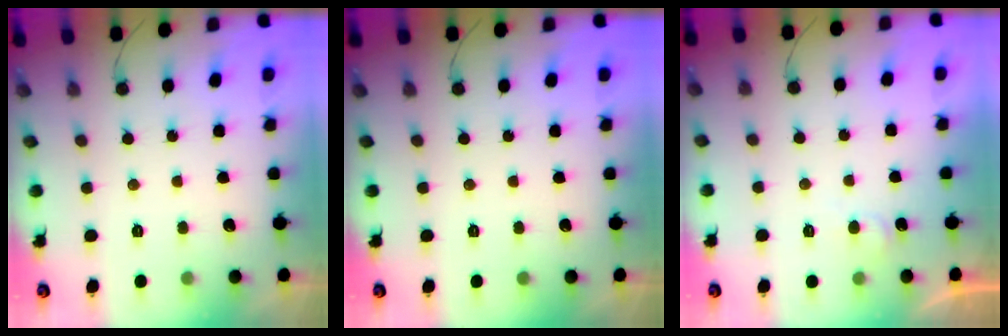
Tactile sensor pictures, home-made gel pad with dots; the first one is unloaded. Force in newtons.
{"total": 0.0}
{"total": 3.2, "press": 3.2, "slide": 0.3}